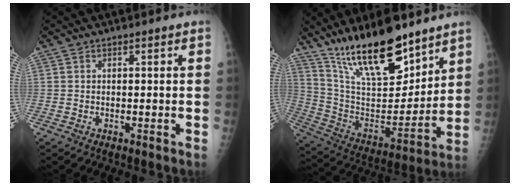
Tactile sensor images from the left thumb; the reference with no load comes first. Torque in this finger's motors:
{"motor_torque": [0.92, 0.92, 1.39, -1.38, 0.18]}